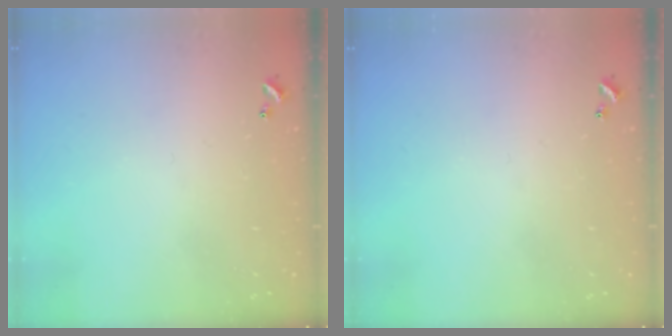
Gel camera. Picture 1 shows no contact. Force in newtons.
{"total": 0.0}